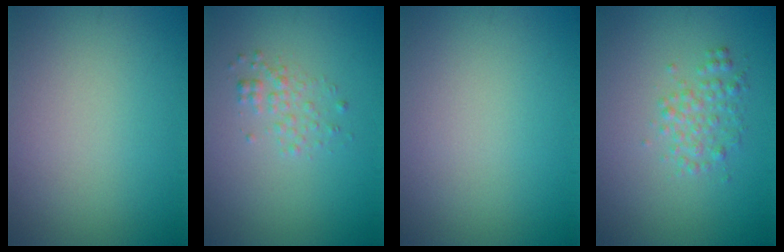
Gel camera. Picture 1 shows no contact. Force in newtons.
{"total": 1.4, "press": 1.4, "slide": 0.1}
{"total": 0.0}
{"total": 2.0, "press": 2.0, "slide": 0.1}